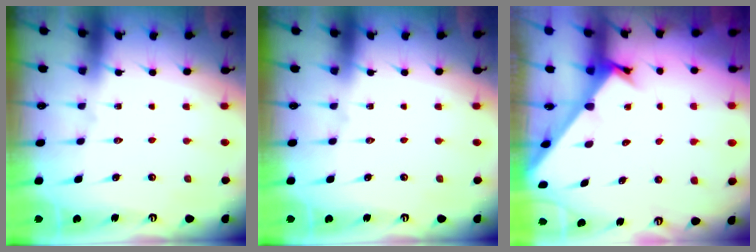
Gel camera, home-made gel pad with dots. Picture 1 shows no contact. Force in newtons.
{"total": 0.0}
{"total": 2.1, "press": 2.1, "slide": 0.1}